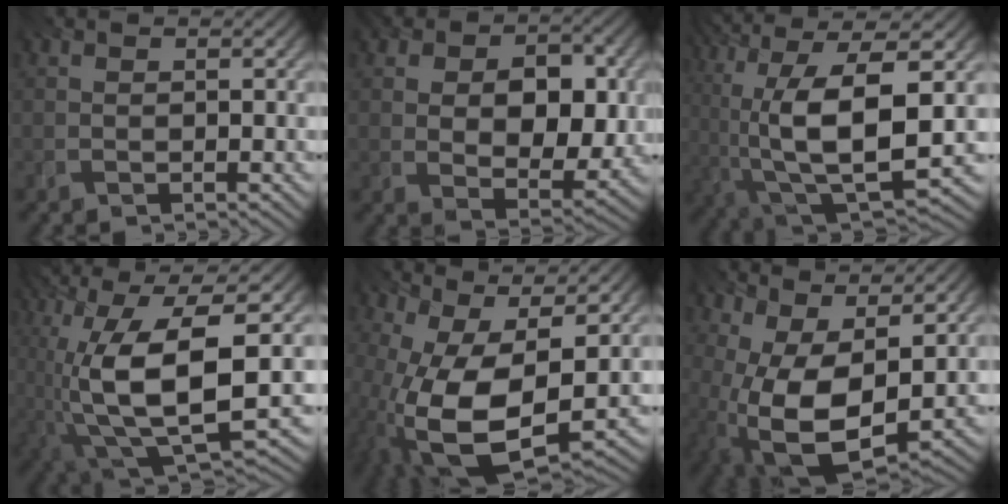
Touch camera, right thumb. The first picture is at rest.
{"total": 11.4, "force": [1.9, 7.8, 8.0], "torque": [-0.135, 0.000, 0.023]}
{"total": 16.1, "force": [0.0, 7.0, 14.5], "torque": [-0.276, -0.011, 0.018]}
{"total": 17.2, "force": [-1.1, 7.6, 15.4], "torque": [-0.297, -0.034, -0.002]}
{"total": 15.9, "force": [-1.7, 8.7, 13.2], "torque": [-0.272, -0.040, -0.020]}
{"total": 14.1, "force": [0.8, 8.6, 11.2], "torque": [-0.217, -0.032, 0.019]}